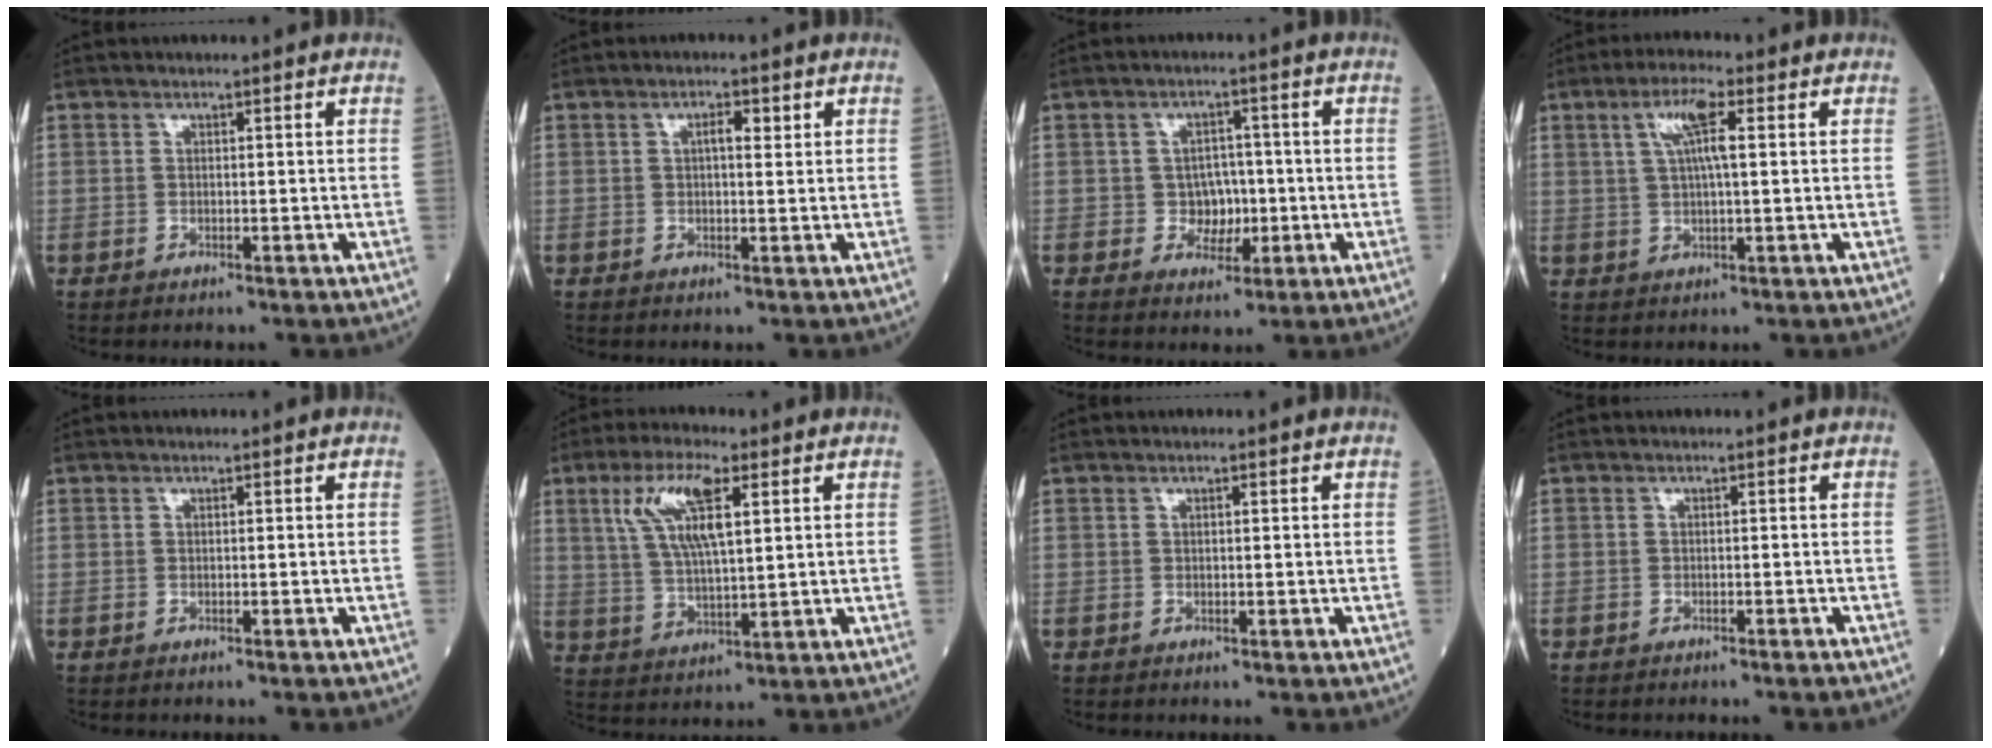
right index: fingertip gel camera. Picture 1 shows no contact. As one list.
[{"total": 2.1, "force": [0.8, 0.7, 1.9], "torque": [-0.034, 0.004, 0.012]}, {"total": 4.0, "force": [-0.6, 3.5, 2.0], "torque": [-0.017, 0.008, -0.006]}, {"total": 6.0, "force": [1.9, 0.7, 5.7], "torque": [-0.109, 0.009, 0.034]}, {"total": 0.0}, {"total": 9.8, "force": [3.8, 2.2, 8.8], "torque": [-0.178, 0.011, 0.076]}, {"total": 0.0}, {"total": 1.3, "force": [-1.2, 0.0, 0.4], "torque": [-0.005, 0.001, -0.016]}]